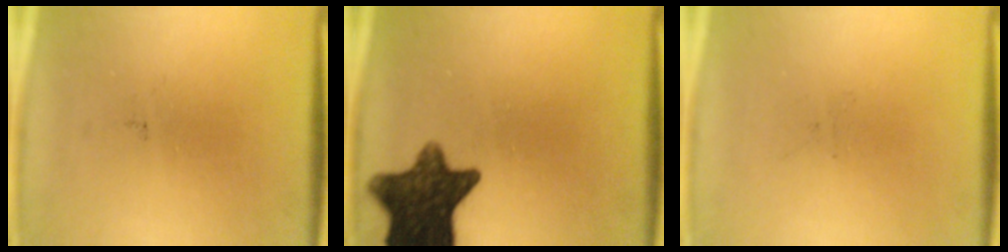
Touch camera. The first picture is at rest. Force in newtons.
{"total": 12.5}
{"total": 0.0}